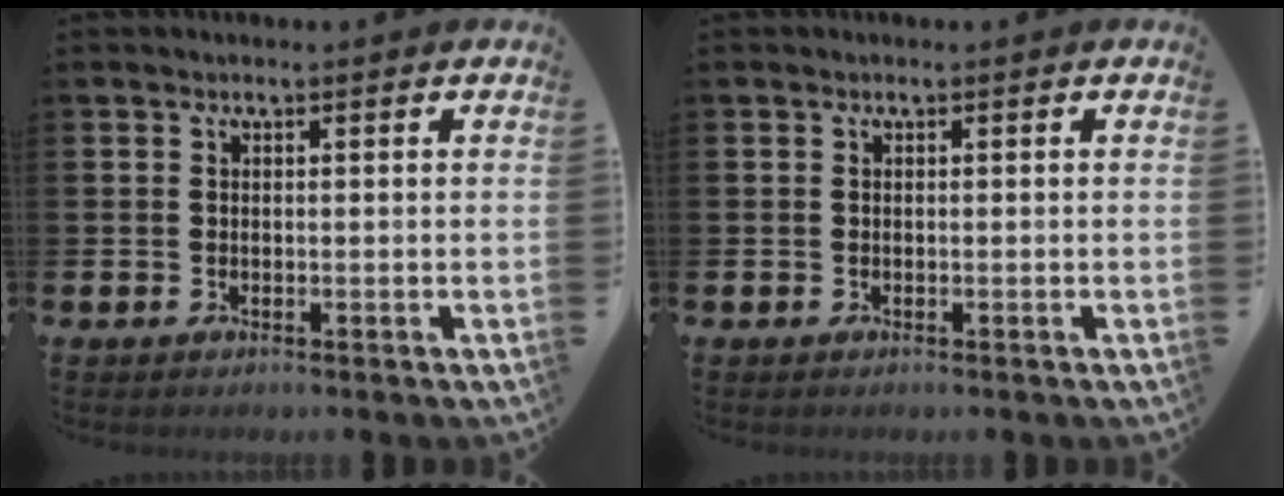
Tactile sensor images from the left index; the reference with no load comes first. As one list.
[{"total": 0.0}]